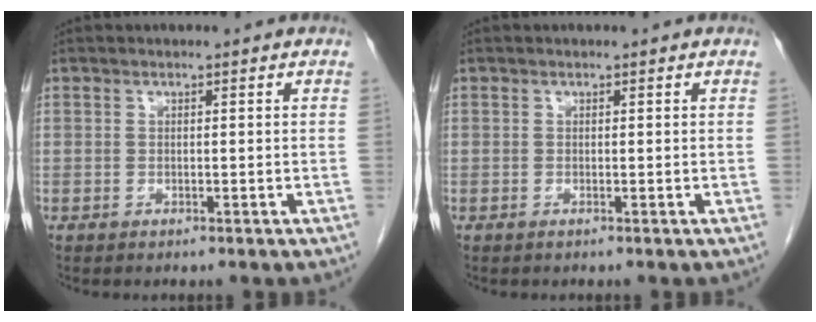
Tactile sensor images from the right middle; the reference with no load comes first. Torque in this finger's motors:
{"motor_torque": [0.00, 0.18, 0.03, 0.01]}